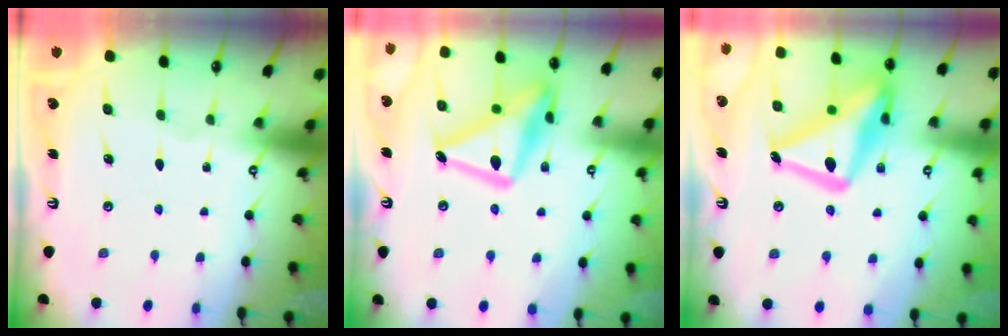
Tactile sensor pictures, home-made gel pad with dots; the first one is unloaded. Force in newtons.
{"total": 19.4, "press": 19.4, "slide": 1.4}
{"total": 21.7, "press": 21.6, "slide": 2.0}